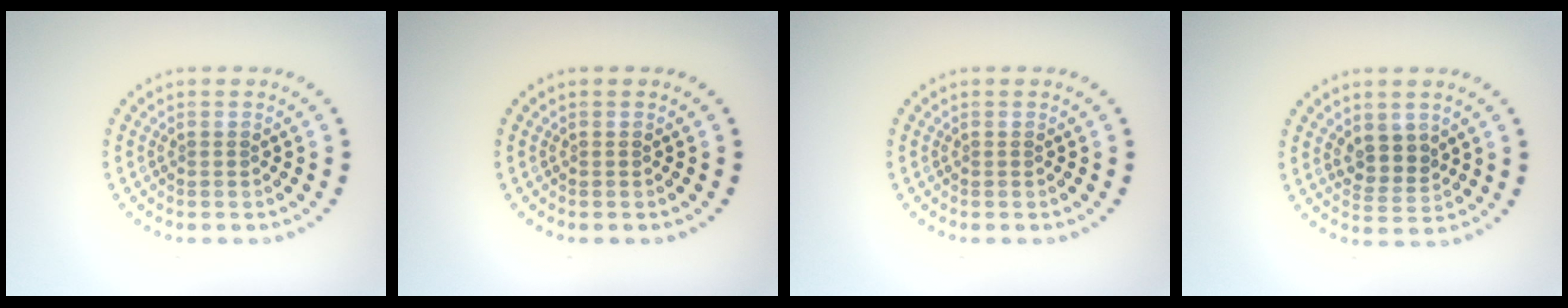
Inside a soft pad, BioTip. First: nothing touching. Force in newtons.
{"total": 0.0}
{"total": 0.0}
{"total": 2.8, "press": 2.5, "slide": 1.2}